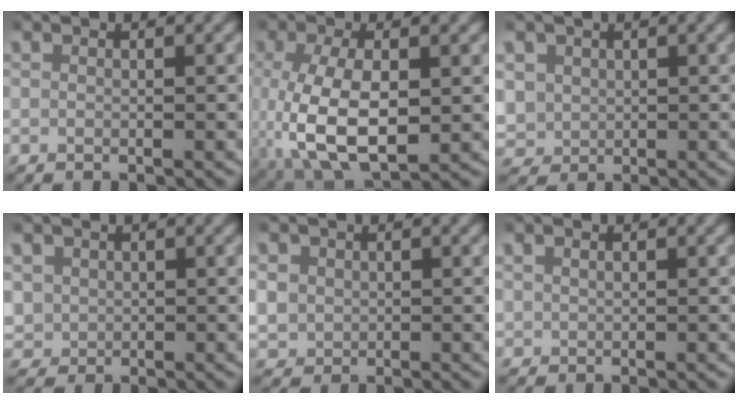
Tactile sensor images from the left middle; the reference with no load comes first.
{"total": 9.2, "force": [-1.6, 5.5, 7.1], "torque": [-0.174, -0.041, 0.000]}
{"total": 4.8, "force": [0.9, 4.5, 1.6], "torque": [-0.057, -0.017, 0.026]}
{"total": 3.7, "force": [0.8, 3.4, 1.1], "torque": [-0.043, -0.013, 0.024]}
{"total": 4.0, "force": [0.4, 3.7, 1.4], "torque": [-0.044, -0.009, 0.013]}
{"total": 1.3, "force": [0.7, 1.1, 0.3], "torque": [-0.003, 0.000, 0.014]}